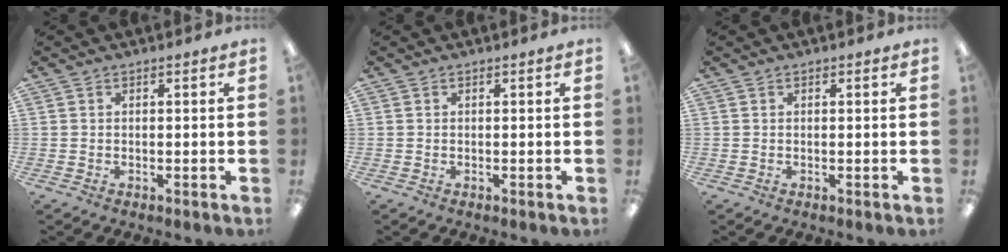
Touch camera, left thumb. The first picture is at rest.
{"total": 0.0}
{"total": 0.0}